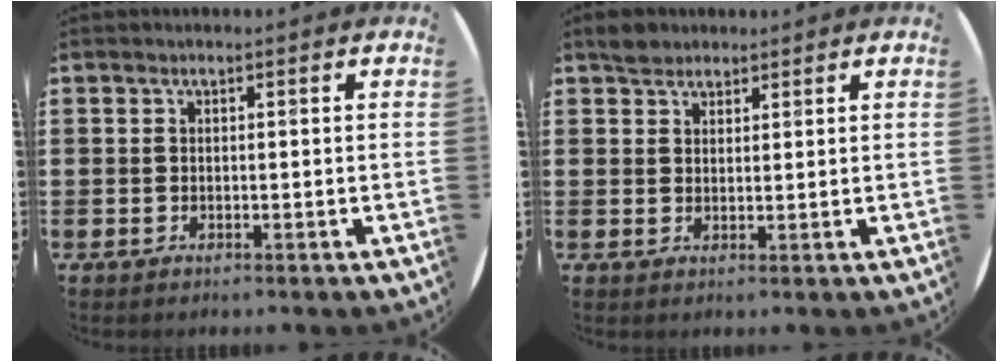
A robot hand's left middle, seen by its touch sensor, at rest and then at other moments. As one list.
[{"total": 2.5, "force": [2.2, 1.1, 0.1], "torque": [0.001, 0.003, 0.042]}]